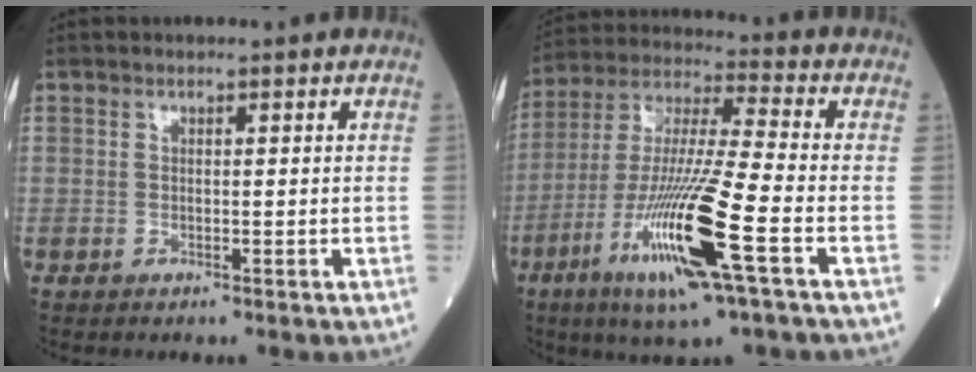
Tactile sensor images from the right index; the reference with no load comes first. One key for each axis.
{"total": 17.9, "fx": -7.3, "fy": 0.4, "fz": 16.3, "tx": -0.344, "ty": -0.027, "tz": -0.139}